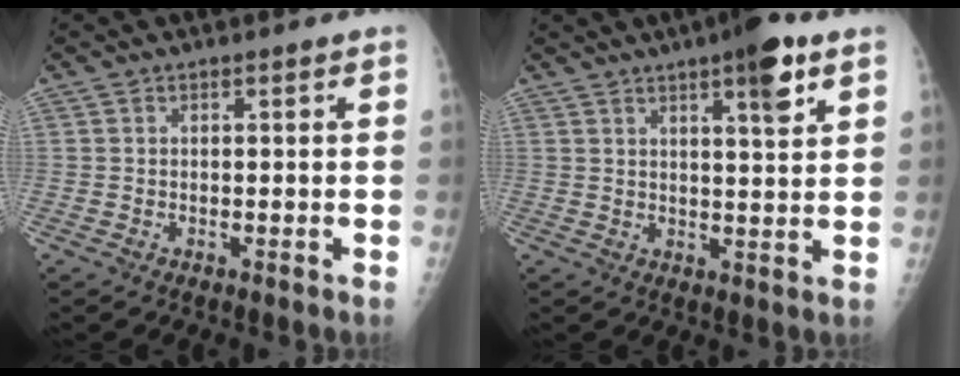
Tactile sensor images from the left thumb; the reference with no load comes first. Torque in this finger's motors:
{"motor_torque": [1.47, 1.34, 1.16, -0.53, 0.13]}